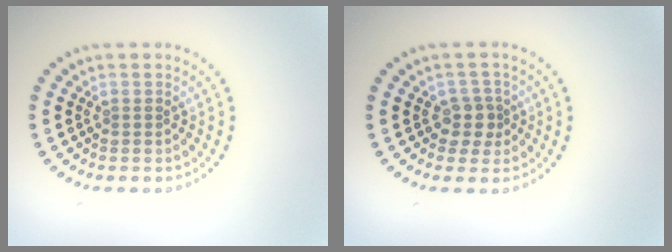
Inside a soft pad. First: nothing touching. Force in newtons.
{"total": 2.1, "press": 1.8, "slide": 1.2}